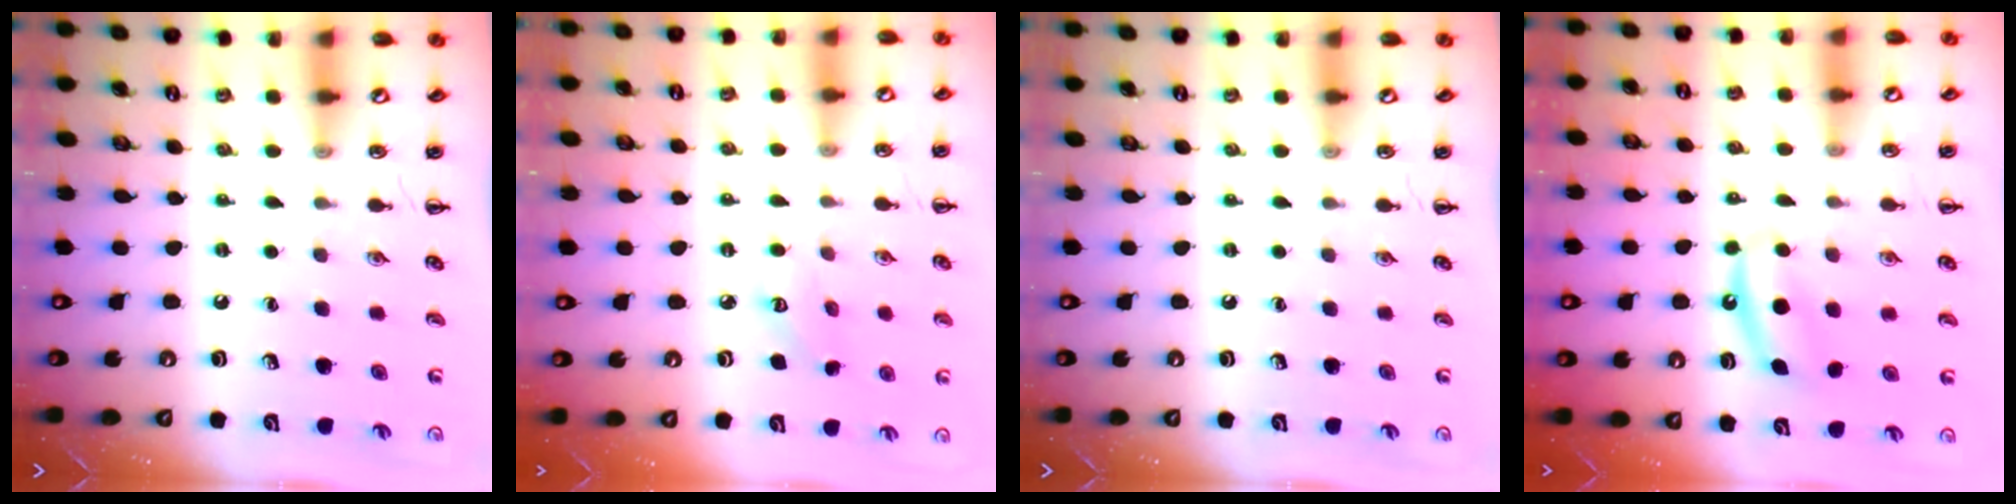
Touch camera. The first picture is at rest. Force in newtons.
{"total": 2.9, "press": 2.8, "slide": 0.8}
{"total": 0.0}
{"total": 5.7, "press": 5.5, "slide": 1.4}